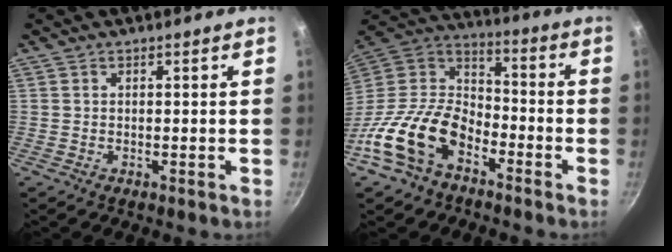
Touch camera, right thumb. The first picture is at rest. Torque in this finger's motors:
{"motor_torque": [1.52, 1.66, 1.28, -1.49, 0.38]}